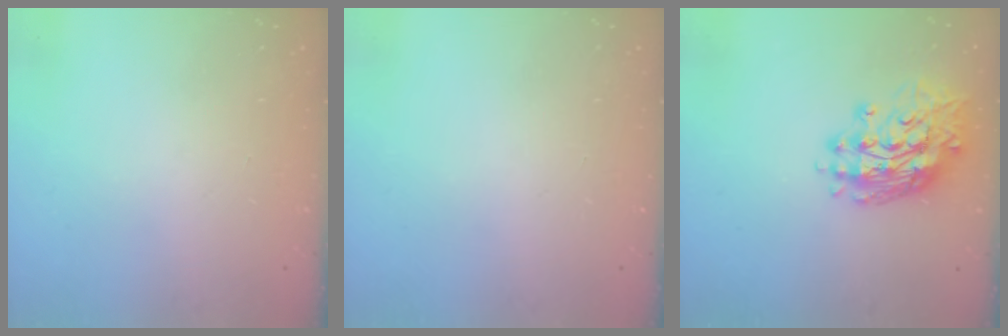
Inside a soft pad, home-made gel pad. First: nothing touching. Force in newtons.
{"total": 0.0}
{"total": 15.0, "press": 14.9, "slide": 1.4}